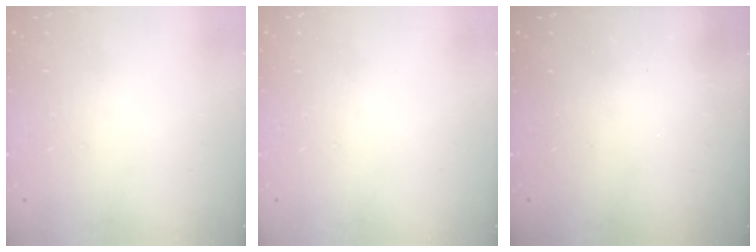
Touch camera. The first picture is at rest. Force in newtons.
{"total": 0.0}
{"total": 2.3, "press": 2.2, "slide": 0.8}